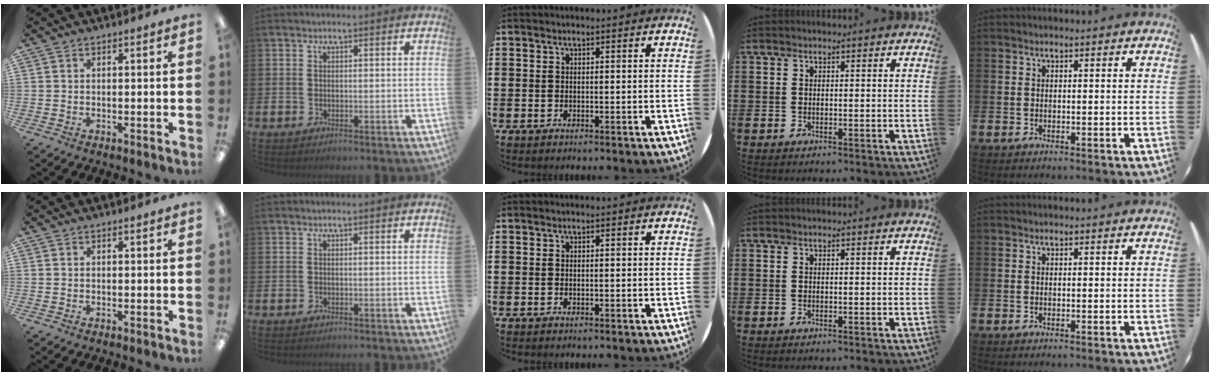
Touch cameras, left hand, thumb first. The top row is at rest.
{}